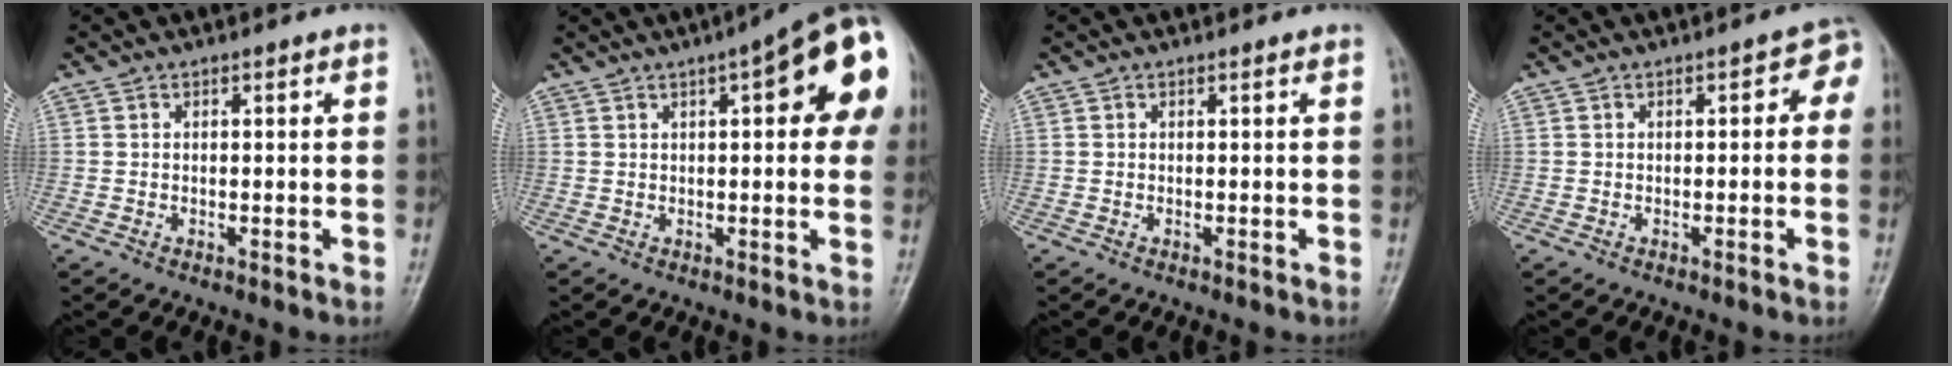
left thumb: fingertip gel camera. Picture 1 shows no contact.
{"total": 15.4, "force": [4.9, 4.9, 13.8], "torque": [-0.152, 0.014, 0.049]}
{"total": 0.0}
{"total": 3.8, "force": [-0.1, 2.3, 3.0], "torque": [-0.014, 0.020, -0.010]}